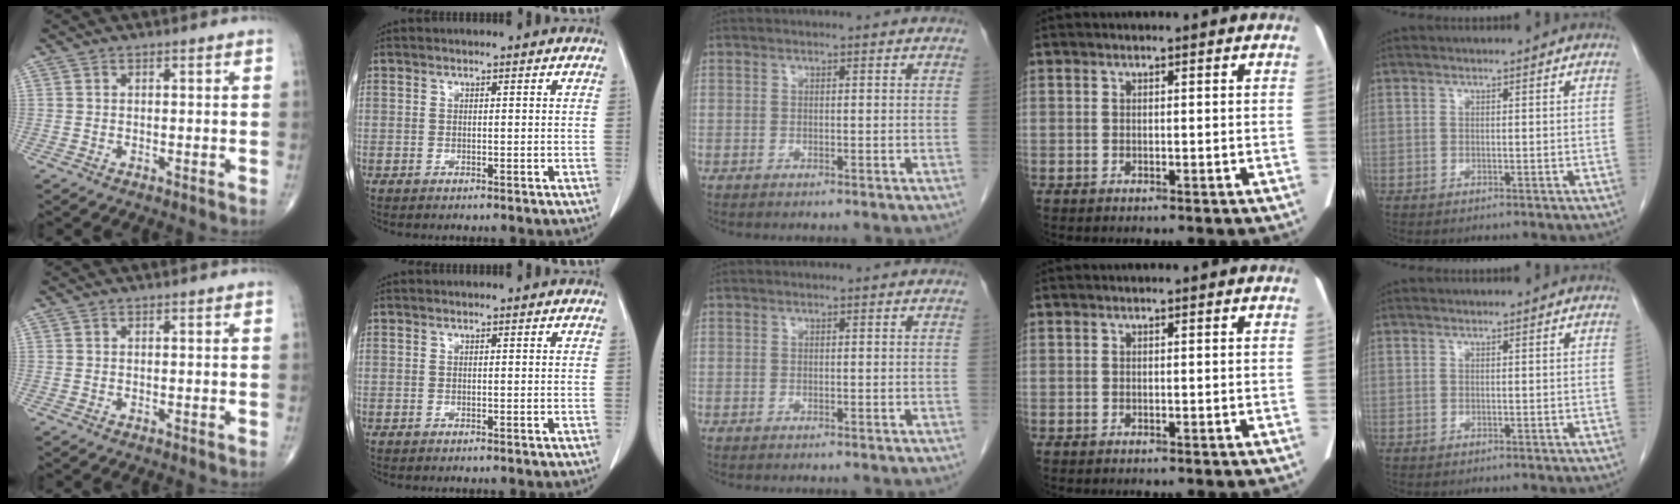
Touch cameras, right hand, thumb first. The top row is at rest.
{}